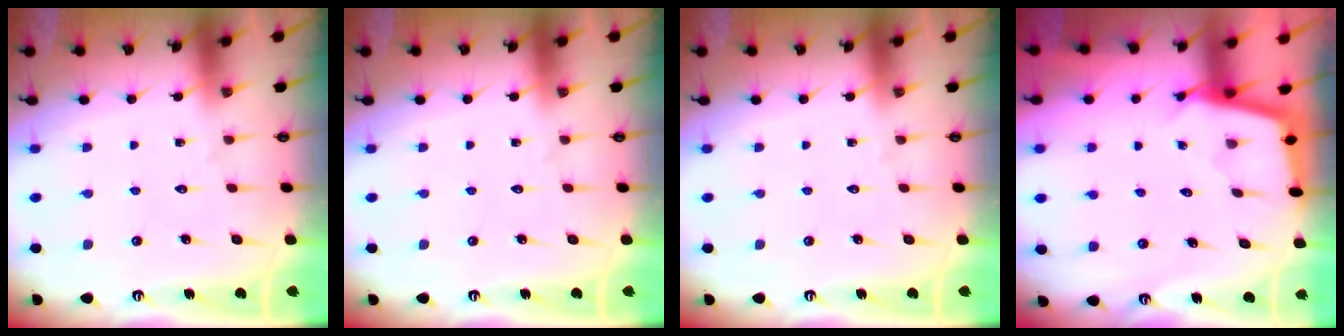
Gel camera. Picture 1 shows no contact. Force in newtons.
{"total": 0.0}
{"total": 0.0}
{"total": 2.3, "press": 2.3, "slide": 0.2}